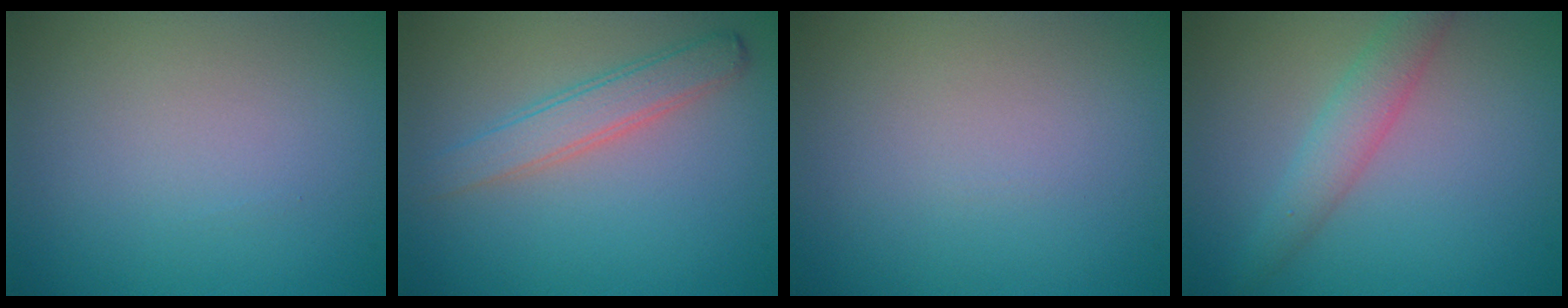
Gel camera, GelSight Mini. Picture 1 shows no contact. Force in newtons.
{"total": 2.9, "press": 2.9, "slide": 0.1}
{"total": 0.0}
{"total": 2.9, "press": 2.9, "slide": 0.1}